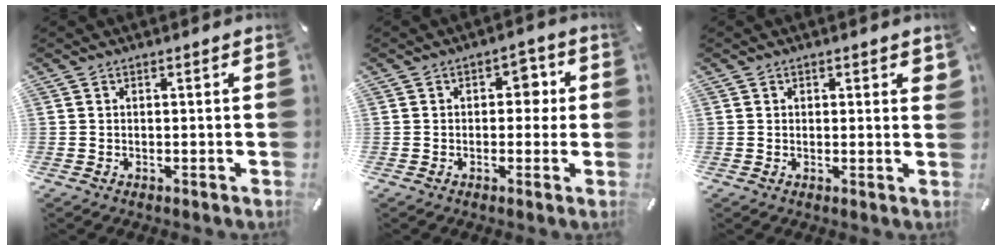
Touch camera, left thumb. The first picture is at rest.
{"total": 5.1, "force": [0.4, 3.6, 3.7], "torque": [-0.037, -0.002, -0.006]}
{"total": 1.1, "force": [0.6, 0.7, 0.6], "torque": [0.005, -0.004, 0.007]}